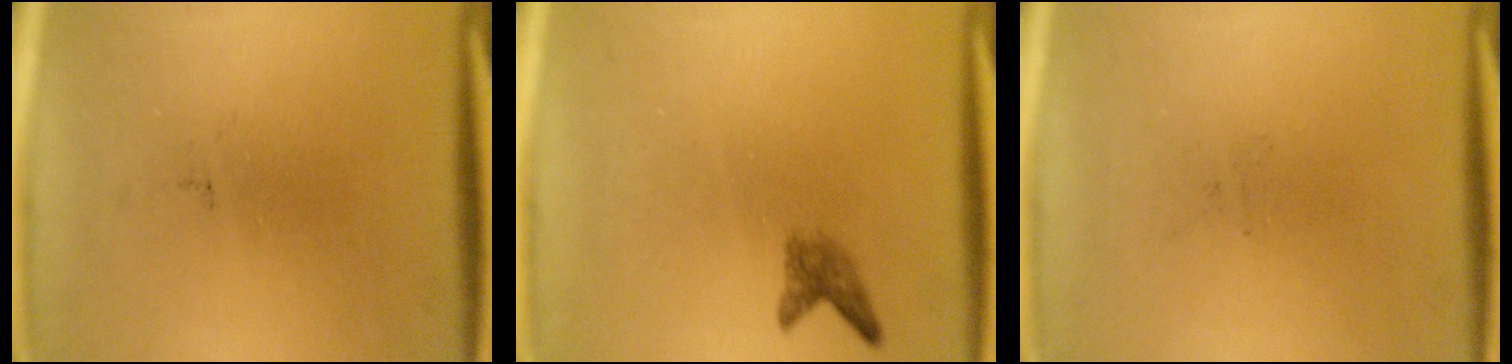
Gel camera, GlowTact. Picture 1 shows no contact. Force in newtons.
{"total": 1.8}
{"total": 0.0}